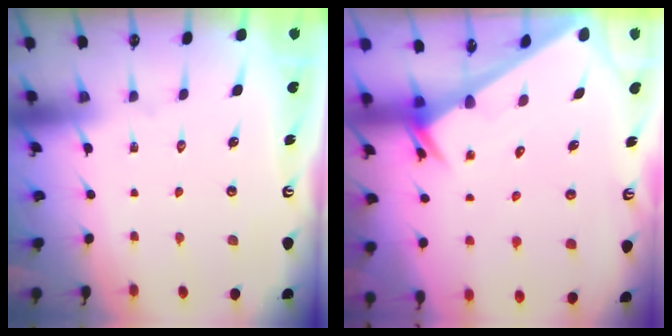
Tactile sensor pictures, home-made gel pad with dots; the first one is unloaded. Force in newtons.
{"total": 2.3, "press": 2.3, "slide": 0.1}